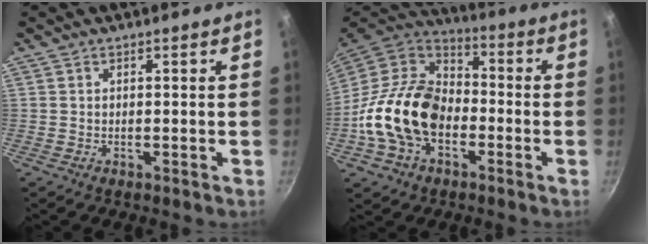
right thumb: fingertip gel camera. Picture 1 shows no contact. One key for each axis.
{"total": 20.0, "fx": -4.8, "fy": 13.9, "fz": 13.5, "tx": -0.225, "ty": 0.044, "tz": -0.104}